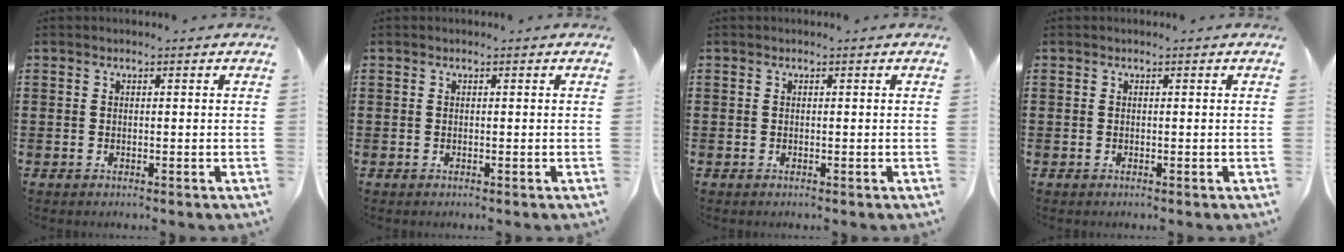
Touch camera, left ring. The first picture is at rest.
{"total": 0.0}
{"total": 0.0}
{"total": 0.0}